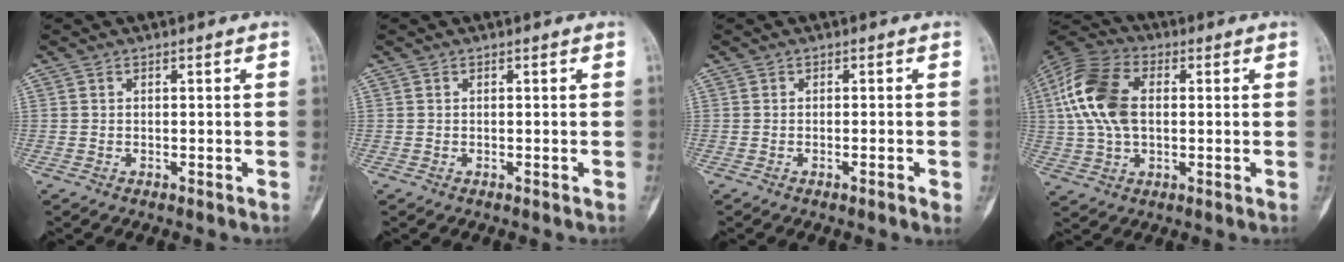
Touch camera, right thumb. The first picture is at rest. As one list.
[{"total": 0.0}, {"total": 1.3, "force": [-0.4, 0.3, 1.1], "torque": [-0.019, -0.002, -0.006]}, {"total": 14.8, "force": [2.0, 9.1, 11.5], "torque": [-0.237, 0.021, 0.032]}]